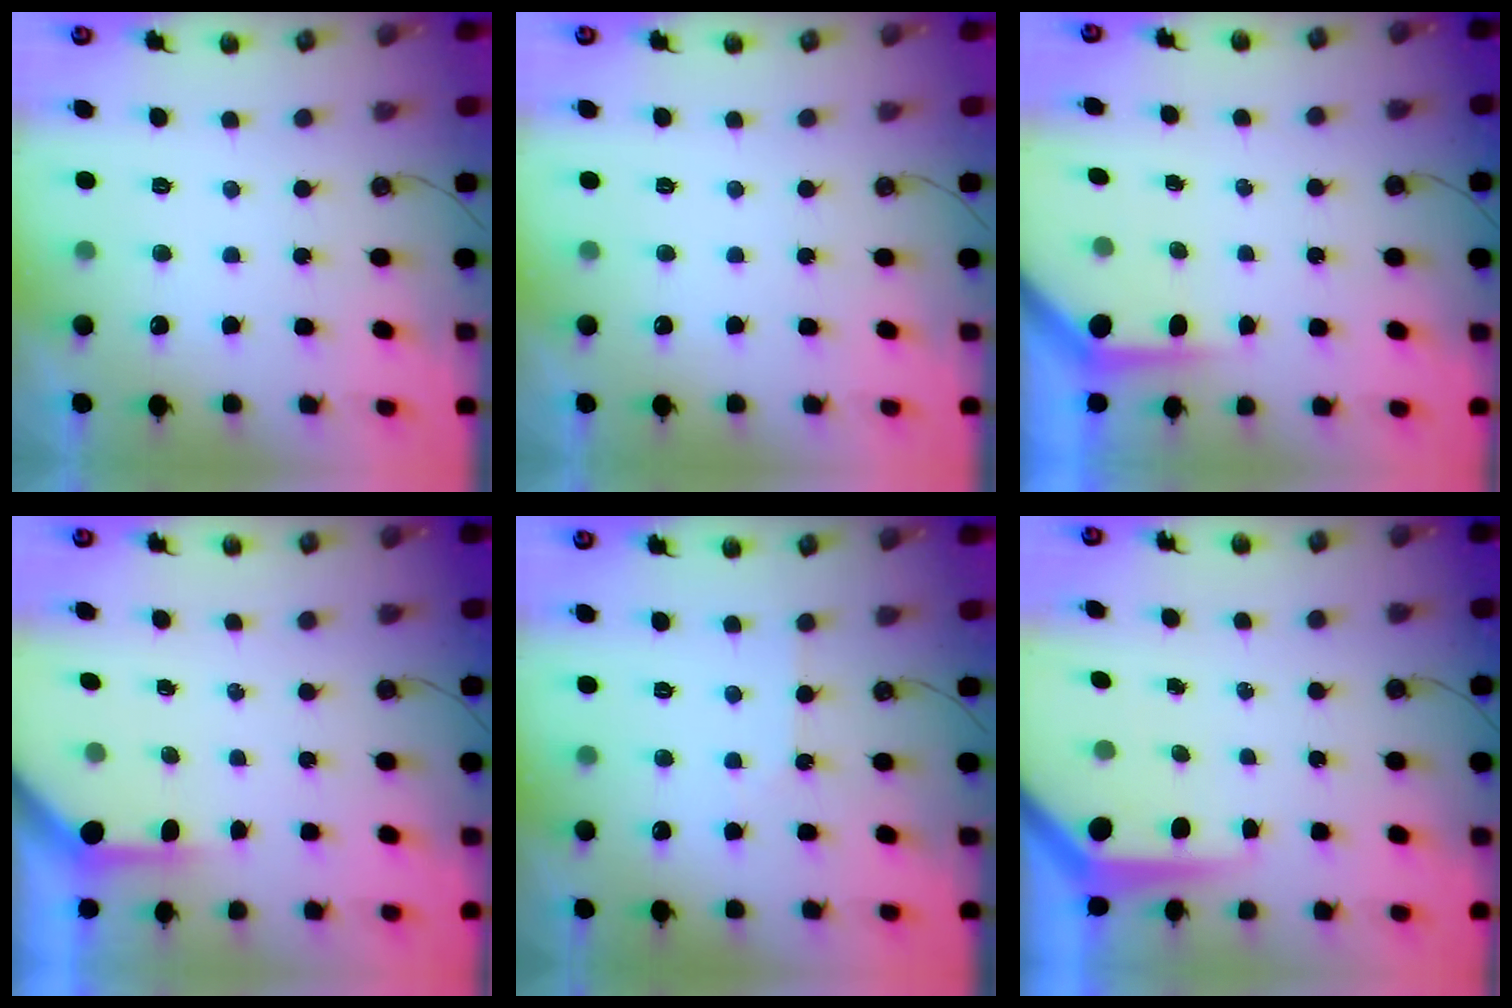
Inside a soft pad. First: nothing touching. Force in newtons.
{"total": 0.0}
{"total": 3.6, "press": 3.6, "slide": 0.4}
{"total": 3.3, "press": 3.3, "slide": 0.4}
{"total": 2.2, "press": 2.1, "slide": 0.4}
{"total": 7.2, "press": 7.2, "slide": 0.5}